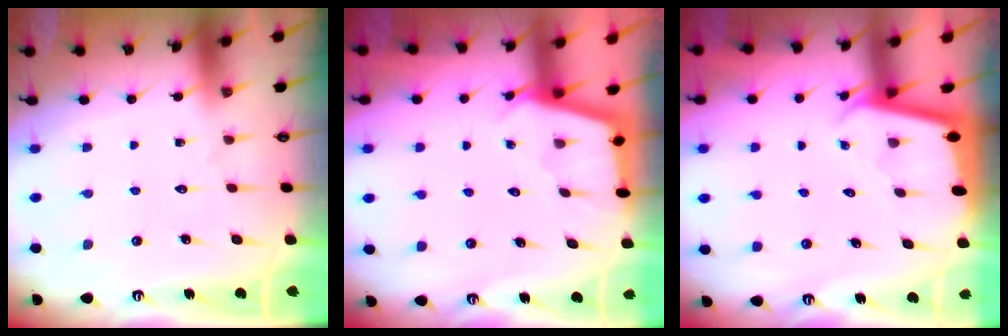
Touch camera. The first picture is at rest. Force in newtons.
{"total": 2.5, "press": 2.5, "slide": 0.1}
{"total": 1.9, "press": 1.9, "slide": 0.1}